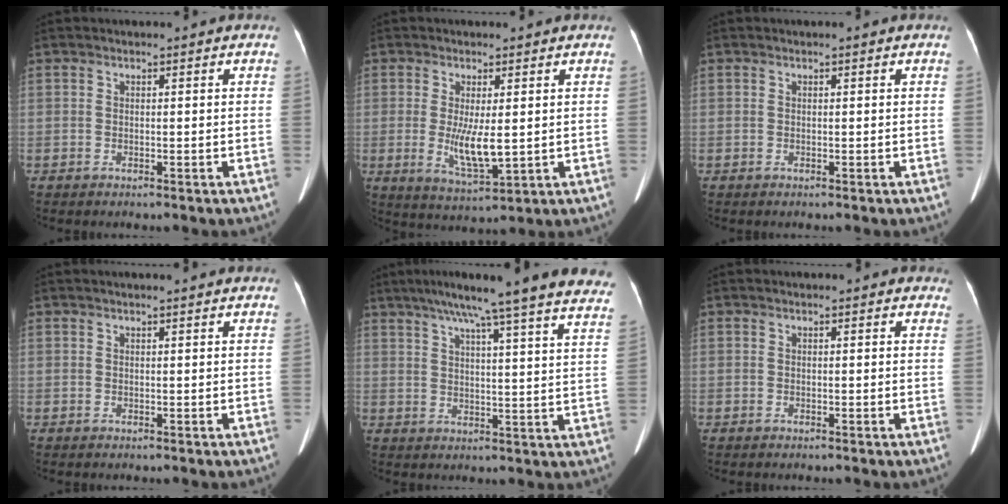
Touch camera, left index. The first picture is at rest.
{"total": 6.2, "force": [0.1, 1.5, 6.0], "torque": [-0.117, -0.019, 0.009]}
{"total": 0.0}
{"total": 2.5, "force": [2.3, 0.0, 1.1], "torque": [-0.014, 0.021, 0.027]}
{"total": 26.1, "force": [22.7, 0.5, 13.0], "torque": [-0.189, -0.029, 0.276]}
{"total": 1.4, "force": [1.2, 0.7, 0.4], "torque": [0.003, -0.001, -0.002]}